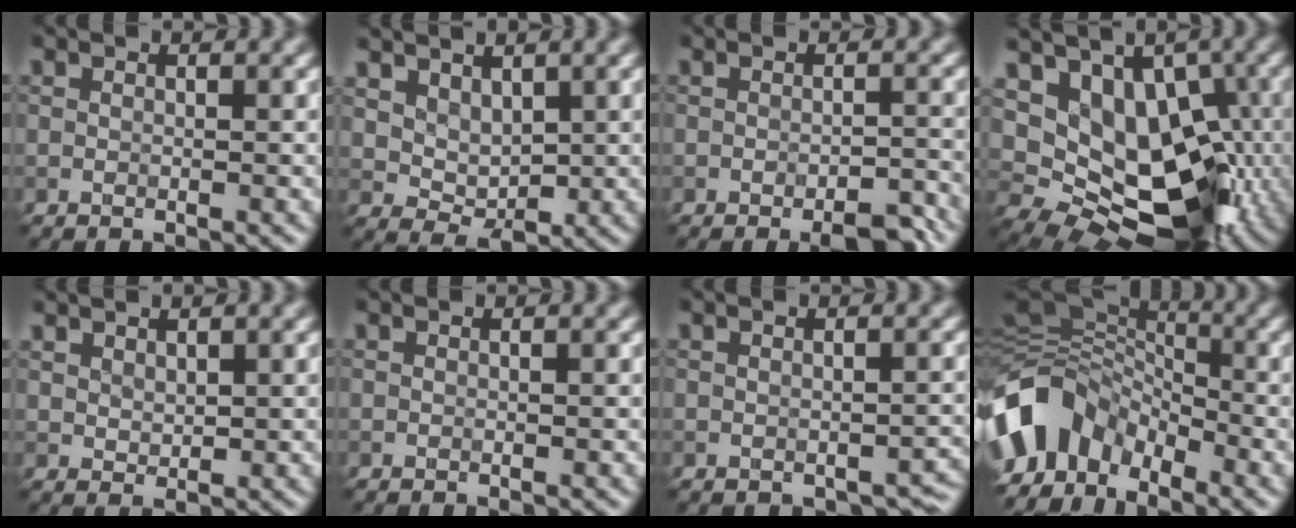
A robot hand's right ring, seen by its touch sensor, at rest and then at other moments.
{"total": 2.6, "force": [1.9, 1.4, 1.0], "torque": [-0.019, -0.004, 0.037]}
{"total": 3.6, "force": [-2.6, 0.9, 2.3], "torque": [-0.034, 0.004, -0.032]}
{"total": 11.5, "force": [1.0, 7.8, 8.4], "torque": [-0.114, -0.020, 0.017]}
{"total": 1.5, "force": [1.4, 0.4, 0.0], "torque": [0.000, 0.001, 0.030]}
{"total": 0.0}
{"total": 3.0, "force": [-2.0, 1.6, 1.7], "torque": [-0.020, -0.001, -0.018]}
{"total": 9.2, "force": [-4.5, 6.1, 5.2], "torque": [-0.094, 0.005, -0.096]}